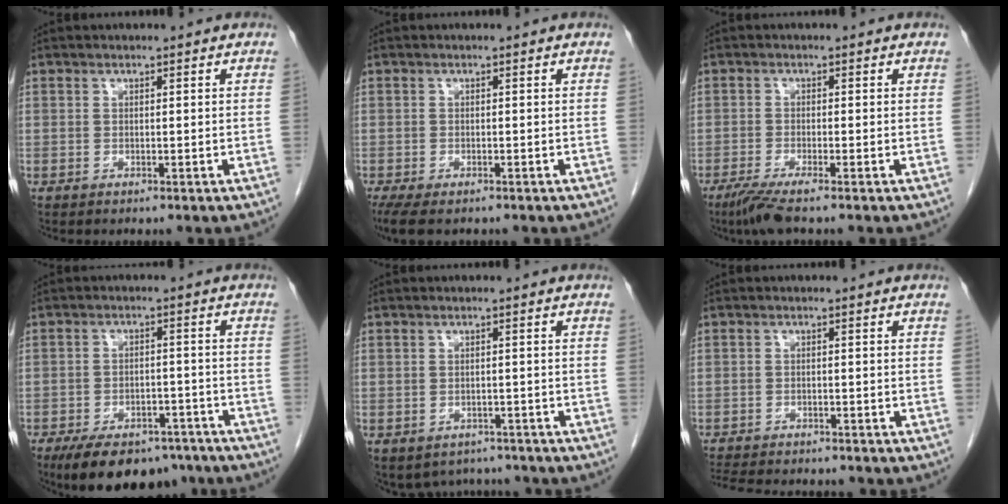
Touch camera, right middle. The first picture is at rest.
{"total": 6.0, "force": [-4.5, 2.2, 3.3], "torque": [-0.060, -0.015, -0.072]}
{"total": 4.2, "force": [-3.0, -0.2, 3.0], "torque": [-0.059, -0.013, -0.060]}
{"total": 13.1, "force": [-9.9, 6.2, 6.0], "torque": [-0.101, 0.003, -0.145]}
{"total": 7.2, "force": [-6.1, 3.7, 1.0], "torque": [-0.012, 0.011, -0.075]}
{"total": 10.6, "force": [-9.6, 2.3, 3.9], "torque": [-0.072, -0.009, -0.134]}